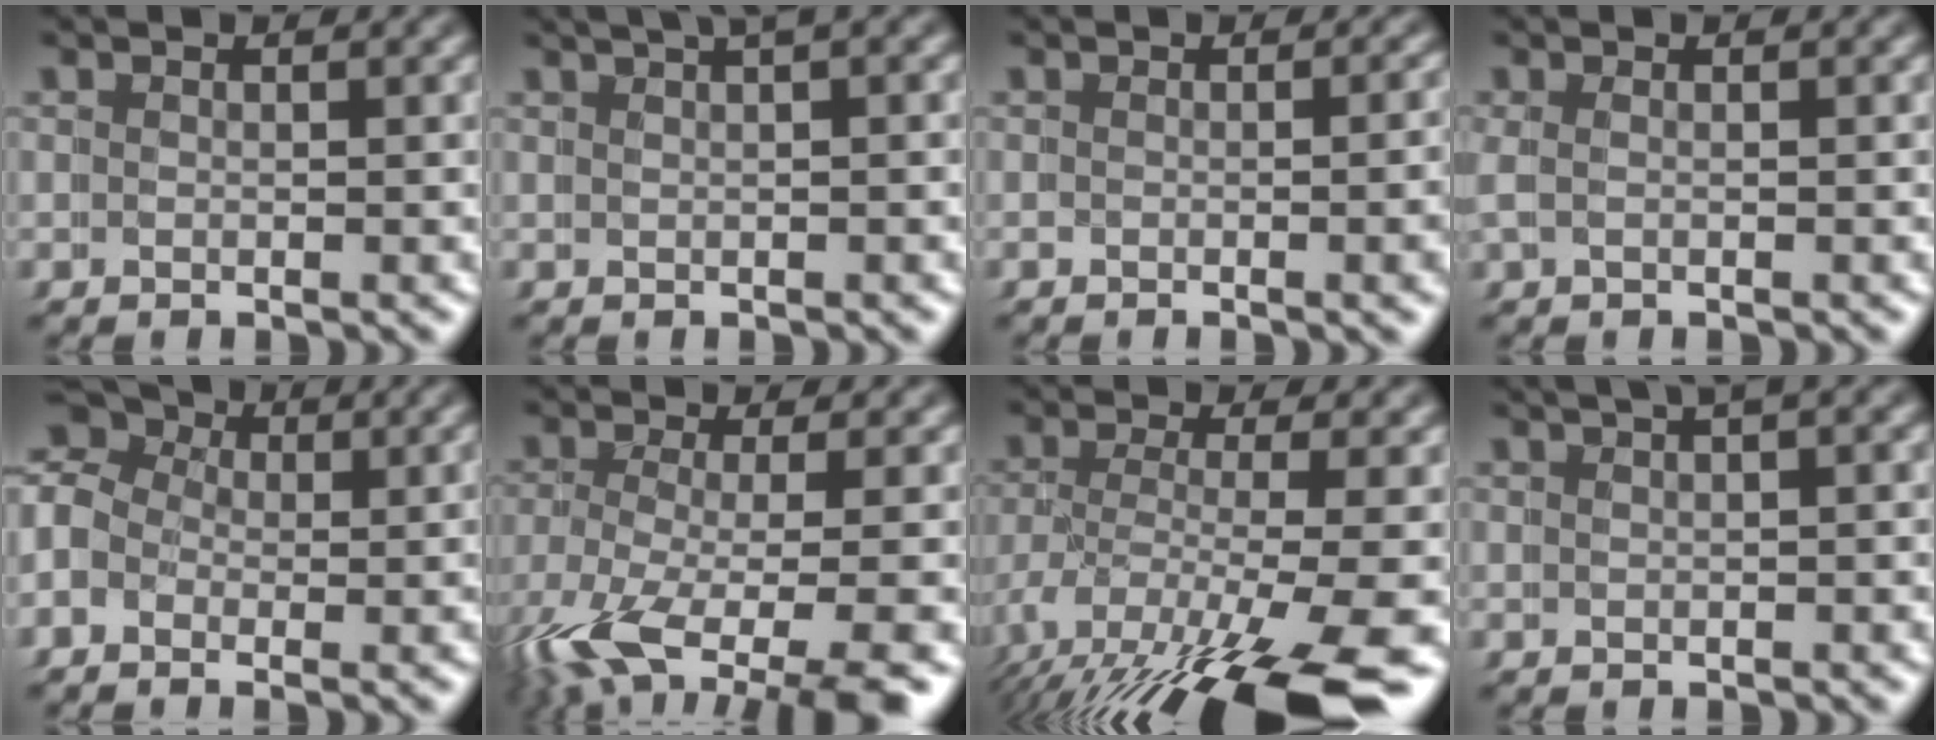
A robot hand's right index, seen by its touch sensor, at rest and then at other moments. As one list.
[{"total": 4.2, "force": [2.4, 1.5, 3.2], "torque": [-0.026, 0.025, 0.026]}, {"total": 2.4, "force": [-0.4, 0.0, 2.3], "torque": [-0.016, 0.007, -0.011]}, {"total": 0.7, "force": [-0.1, 0.3, 0.7], "torque": [-0.022, 0.001, 0.000]}, {"total": 6.8, "force": [1.2, 6.0, 2.9], "torque": [-0.057, 0.009, -0.005]}, {"total": 7.5, "force": [-3.8, 3.0, 5.6], "torque": [-0.114, -0.047, -0.040]}, {"total": 8.4, "force": [-3.1, 3.5, 7.0], "torque": [-0.136, -0.038, -0.032]}, {"total": 3.5, "force": [1.7, 1.2, 2.8], "torque": [-0.023, 0.021, 0.018]}]